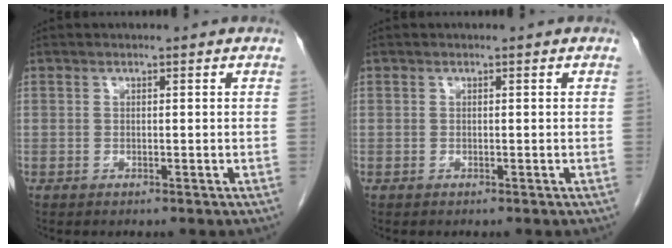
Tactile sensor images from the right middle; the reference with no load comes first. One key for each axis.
{"total": 0.0}